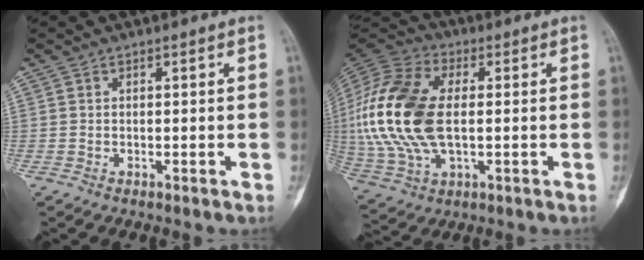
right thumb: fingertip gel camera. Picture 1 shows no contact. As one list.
[{"total": 22.5, "force": [0.5, 12.9, 18.4], "torque": [-0.411, 0.003, 0.011]}]